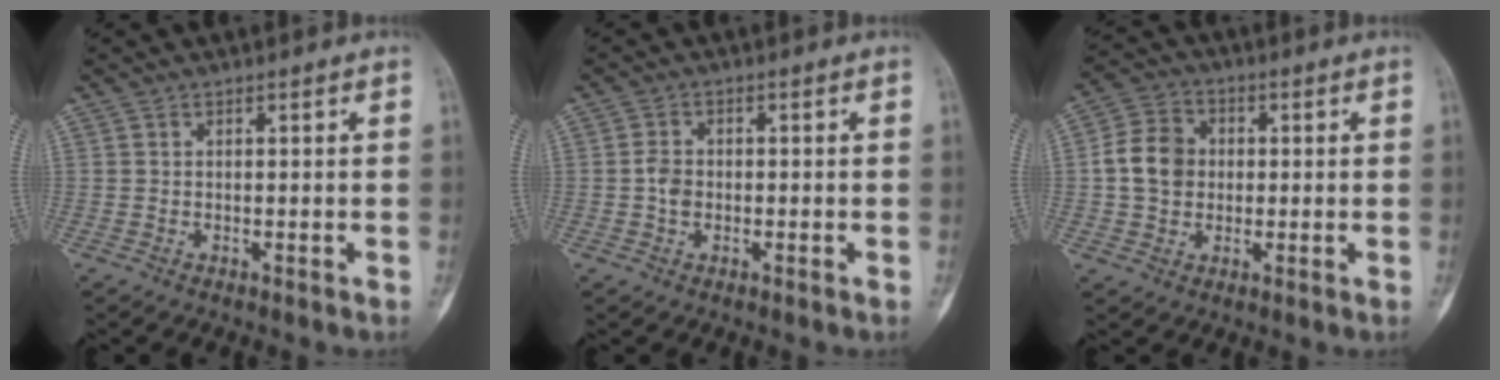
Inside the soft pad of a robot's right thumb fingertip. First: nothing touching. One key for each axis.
{"total": 2.8, "fx": -0.5, "fy": 2.1, "fz": 1.8, "tx": -0.026, "ty": 0.007, "tz": -0.015}
{"total": 8.6, "fx": 0.3, "fy": 7.1, "fz": 4.7, "tx": -0.068, "ty": 0.015, "tz": -0.002}